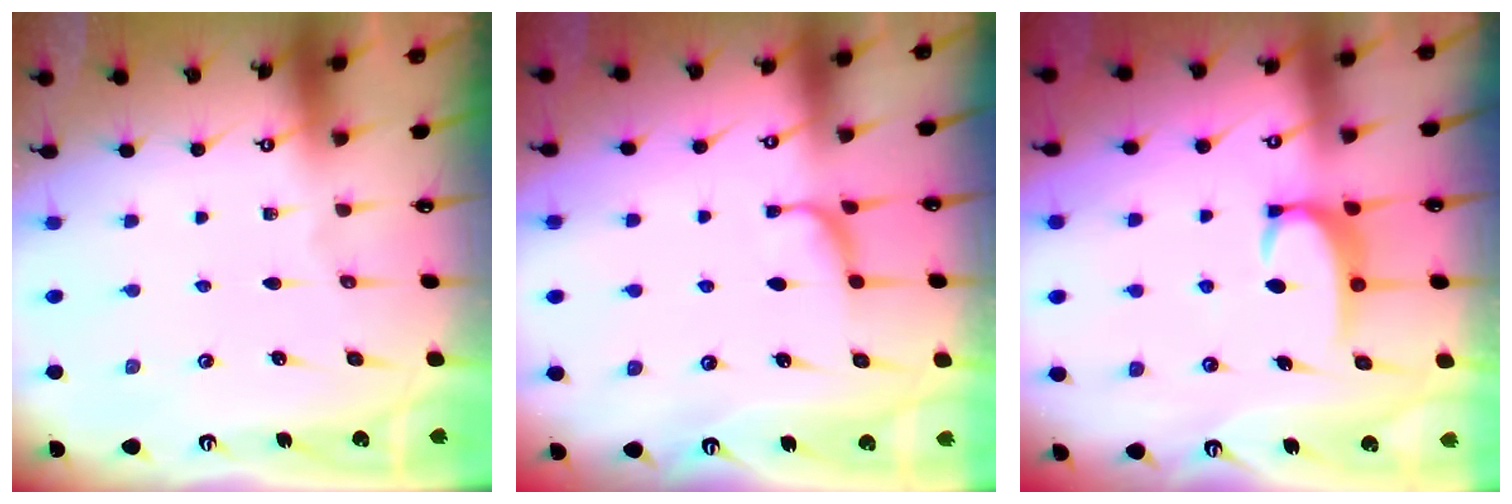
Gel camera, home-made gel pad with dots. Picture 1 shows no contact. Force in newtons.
{"total": 1.7, "press": 1.6, "slide": 0.5}
{"total": 3.4, "press": 3.4, "slide": 0.4}